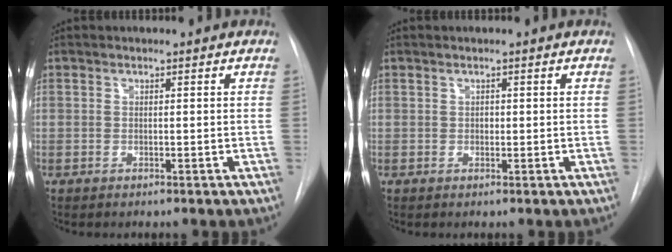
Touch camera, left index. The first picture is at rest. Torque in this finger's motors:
{"motor_torque": [0.27, -0.08, -0.01, 0.00]}